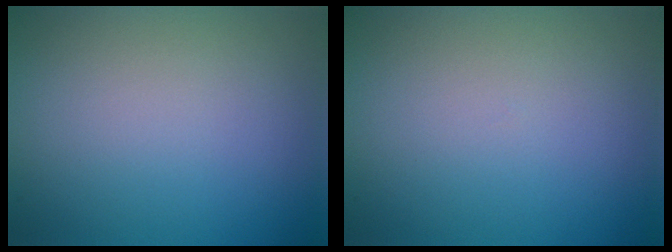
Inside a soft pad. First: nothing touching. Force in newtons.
{"total": 0.0}